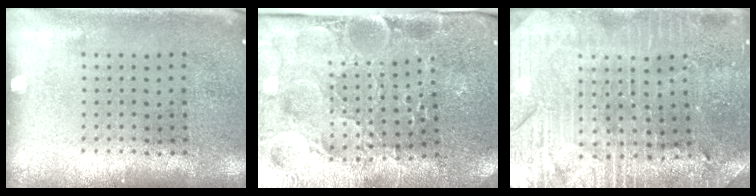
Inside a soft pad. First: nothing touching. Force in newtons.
{"total": 3.8, "press": 3.8, "slide": 0.5}
{"total": 3.3, "press": 3.3, "slide": 0.6}